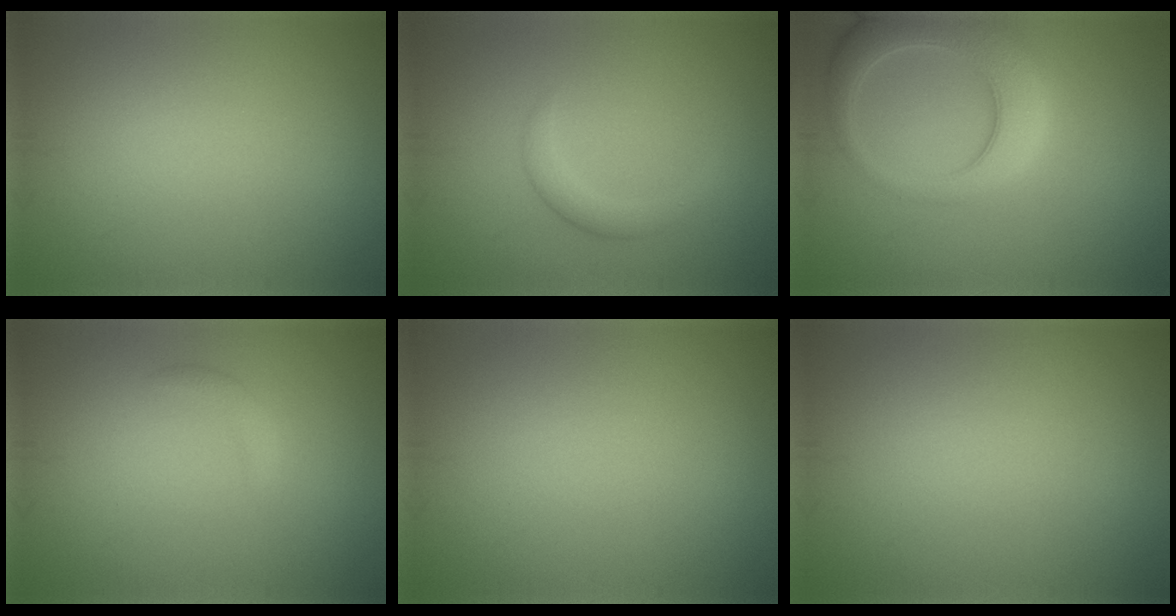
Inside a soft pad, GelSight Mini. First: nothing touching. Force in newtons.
{"total": 1.8, "press": 1.8, "slide": 0.1}
{"total": 6.7, "press": 6.7, "slide": 0.6}
{"total": 1.1, "press": 1.1, "slide": 0.1}
{"total": 0.0}
{"total": 0.0}